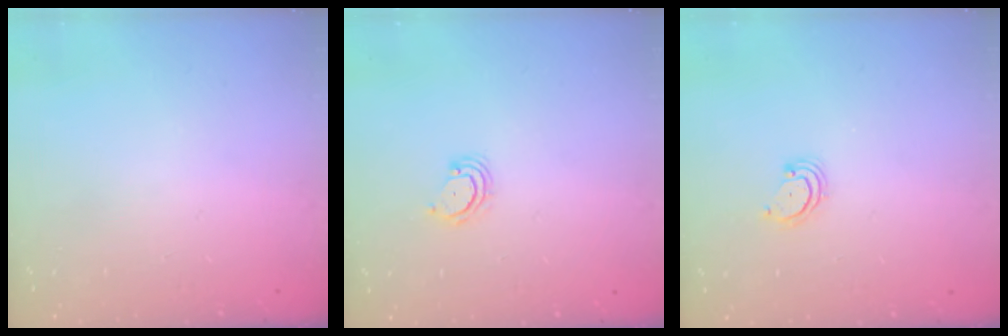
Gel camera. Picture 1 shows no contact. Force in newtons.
{"total": 3.6, "press": 3.6, "slide": 0.4}
{"total": 2.5, "press": 2.5, "slide": 0.3}